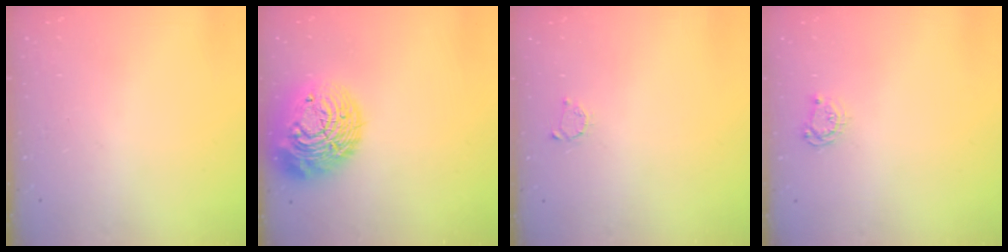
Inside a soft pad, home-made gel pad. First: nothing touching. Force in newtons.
{"total": 19.5, "press": 19.5, "slide": 1.7}
{"total": 2.2, "press": 2.2, "slide": 0.4}
{"total": 3.9, "press": 3.9, "slide": 0.5}